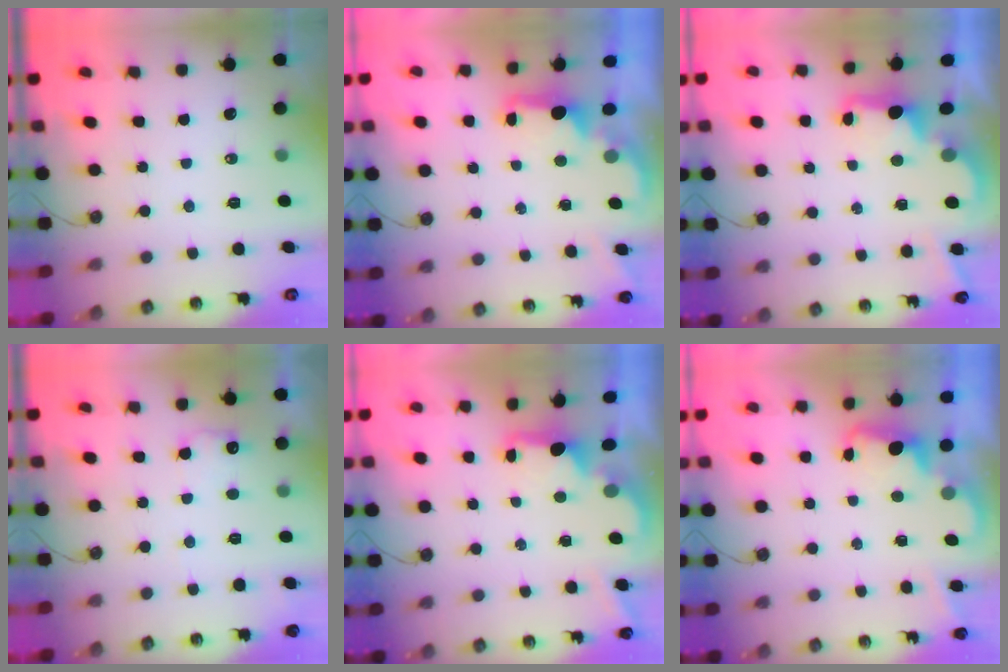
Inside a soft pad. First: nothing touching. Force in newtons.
{"total": 1.8, "press": 1.7, "slide": 0.7}
{"total": 2.7, "press": 2.5, "slide": 0.8}
{"total": 6.8, "press": 6.8, "slide": 0.6}
{"total": 2.2, "press": 2.1, "slide": 0.8}
{"total": 2.3, "press": 2.3, "slide": 0.6}